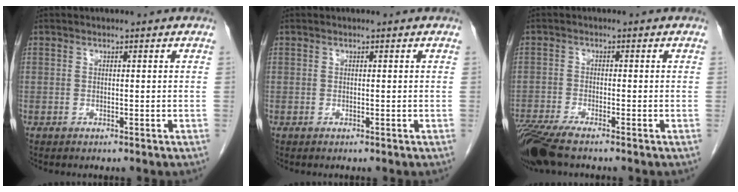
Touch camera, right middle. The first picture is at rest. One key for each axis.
{"total": 0.0}
{"total": 7.3, "fx": -5.9, "fy": 0.6, "fz": 4.3, "tx": -0.080, "ty": -0.021, "tz": -0.108}